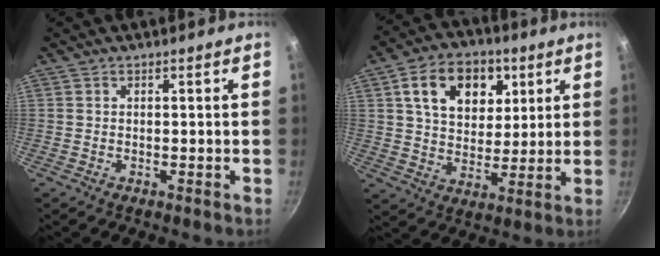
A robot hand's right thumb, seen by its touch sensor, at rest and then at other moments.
{"total": 14.9, "force": [5.5, 10.5, 9.1], "torque": [-0.112, -0.009, 0.084]}